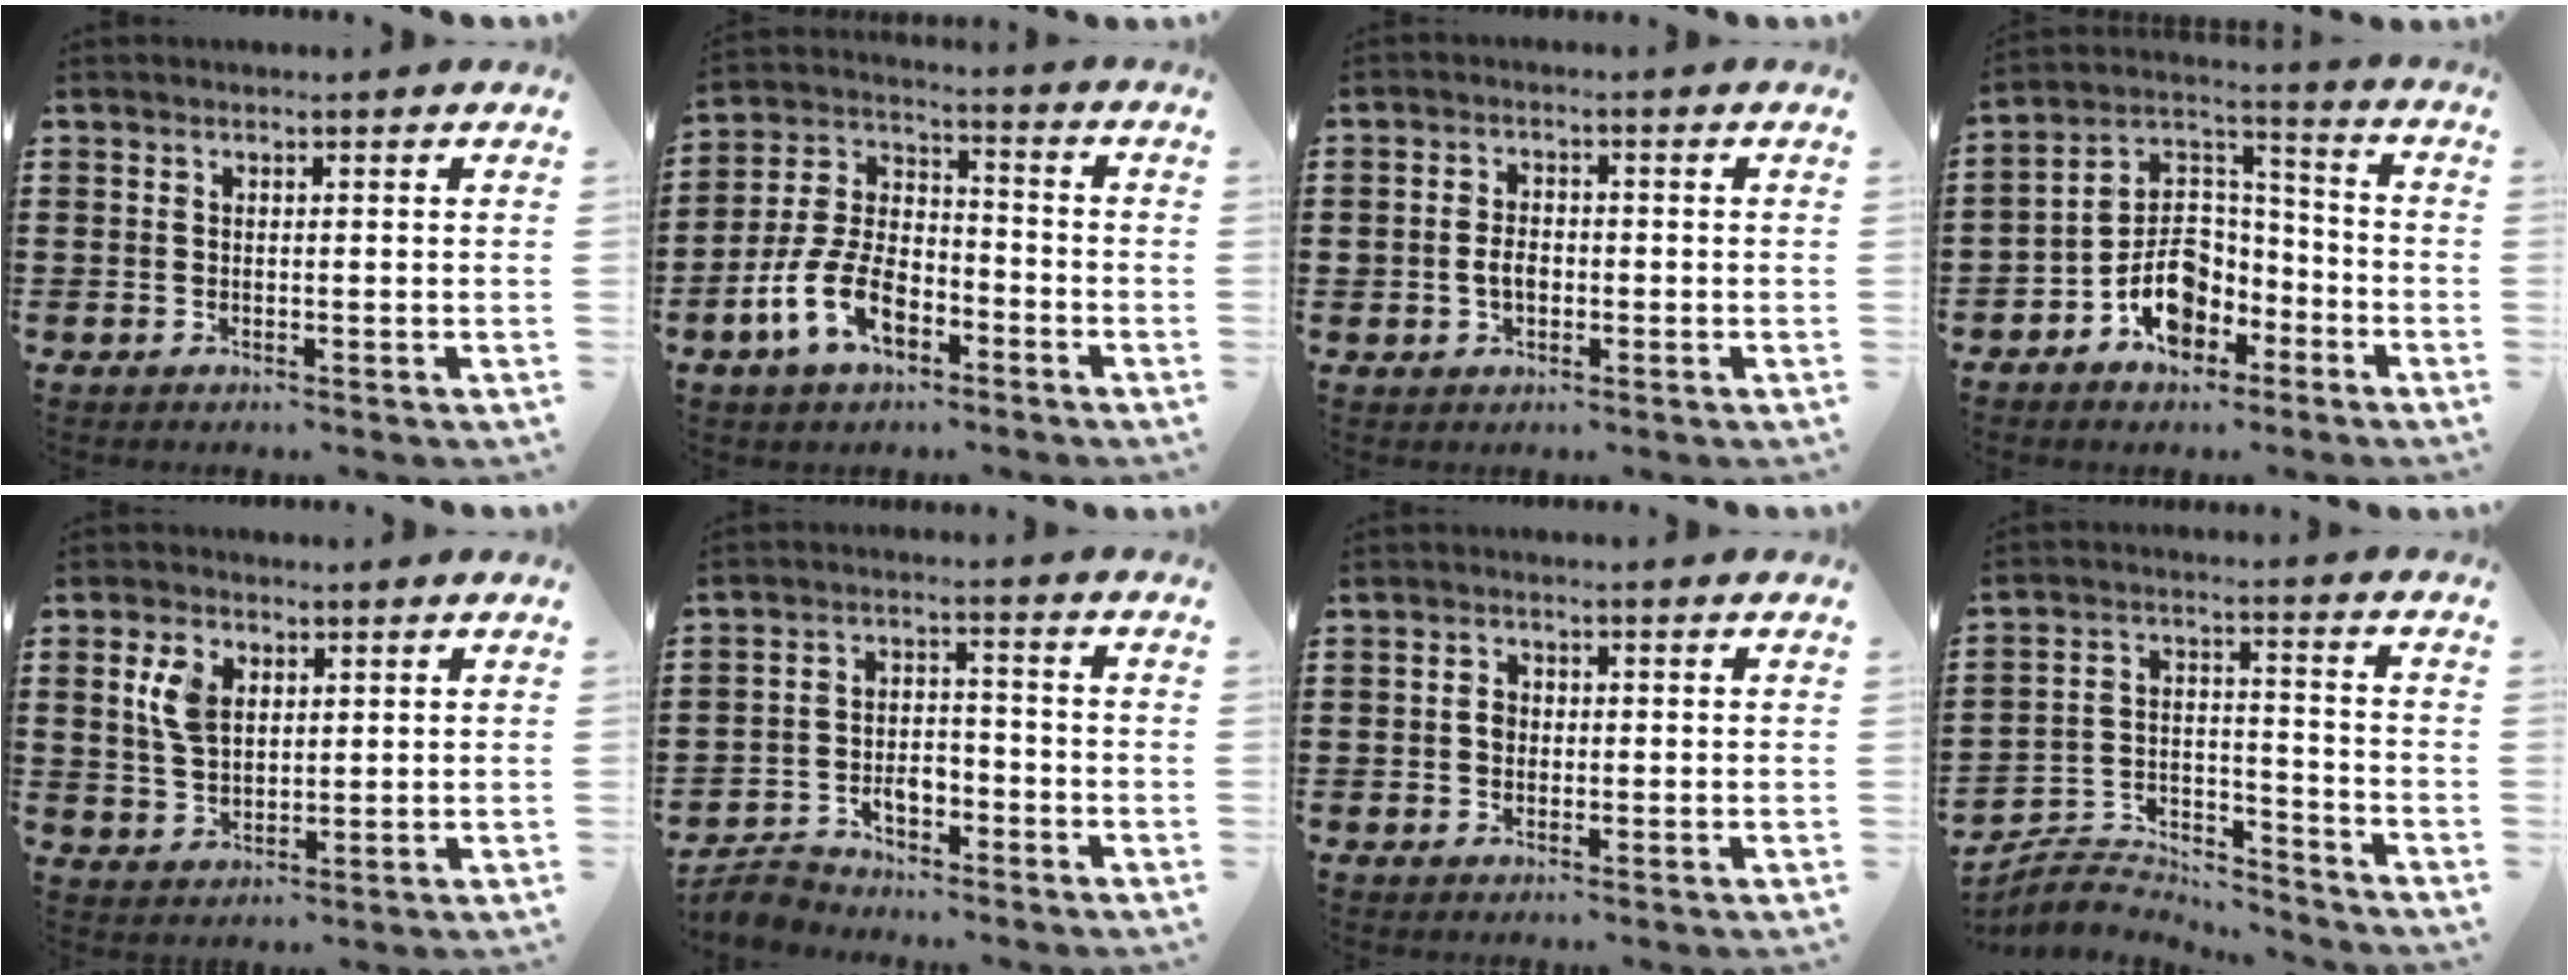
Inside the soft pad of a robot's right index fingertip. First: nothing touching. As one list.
[{"total": 10.7, "force": [-5.1, 5.7, 7.4], "torque": [-0.177, 0.006, -0.099]}, {"total": 2.9, "force": [-0.5, 2.0, 1.9], "torque": [-0.039, 0.004, -0.011]}, {"total": 9.9, "force": [-4.5, 6.6, 5.9], "torque": [-0.133, 0.011, -0.085]}, {"total": 5.5, "force": [2.0, 3.6, 3.7], "torque": [-0.094, 0.010, 0.033]}, {"total": 4.8, "force": [-3.7, 2.4, 1.8], "torque": [-0.040, 0.016, -0.073]}, {"total": 1.8, "force": [-0.2, 1.4, 1.1], "torque": [-0.023, 0.005, -0.004]}, {"total": 5.8, "force": [-5.6, 1.3, 0.5], "torque": [-0.022, 0.007, -0.116]}]